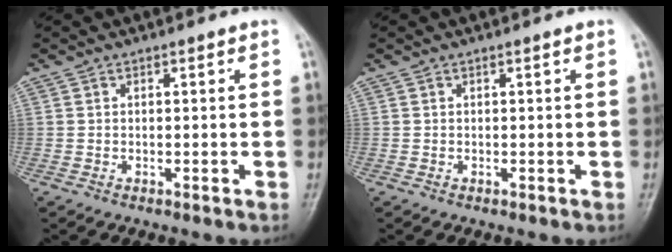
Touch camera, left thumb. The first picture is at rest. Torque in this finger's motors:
{"motor_torque": [0.00, 0.00, -0.02, -0.03, 0.00]}